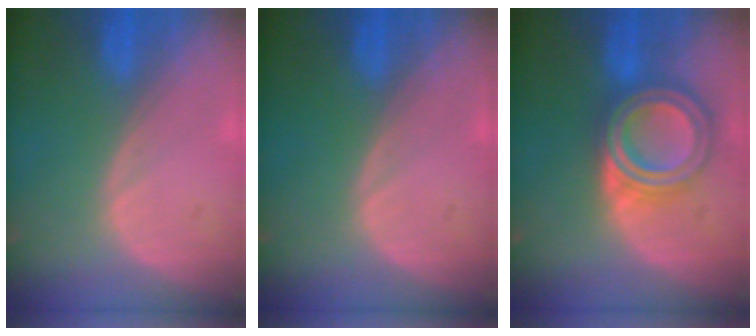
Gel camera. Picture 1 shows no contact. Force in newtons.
{"total": 0.0}
{"total": 8.0, "press": 8.0, "slide": 0.5}